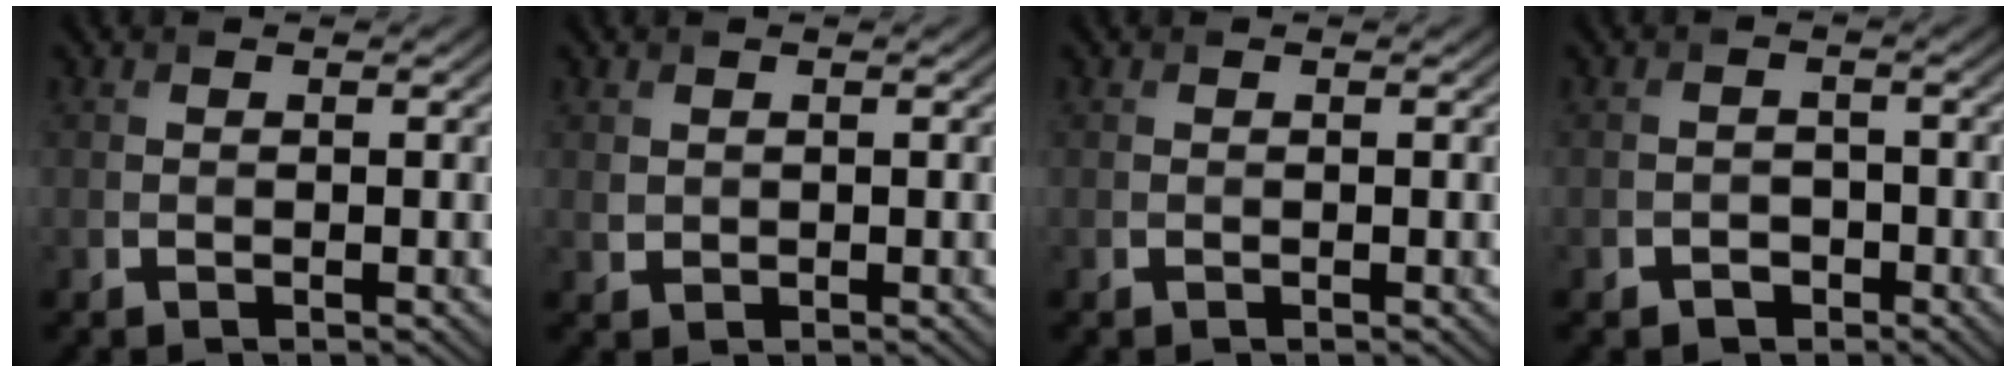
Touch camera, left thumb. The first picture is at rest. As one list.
[{"total": 0.9, "force": [0.6, 0.7, 0.1], "torque": [-0.007, -0.003, 0.016]}, {"total": 0.0}, {"total": 2.1, "force": [-1.3, 1.5, -0.1], "torque": [0.008, -0.001, -0.025]}]